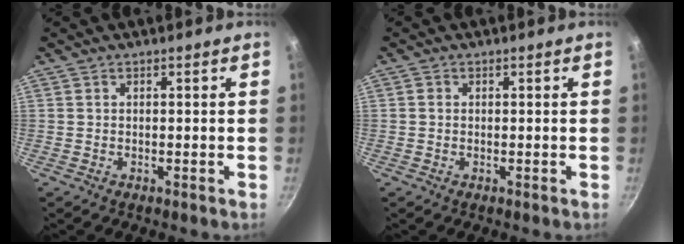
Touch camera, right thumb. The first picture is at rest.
{"total": 0.8, "force": [0.1, 0.8, 0.3], "torque": [-0.005, 0.004, 0.000]}